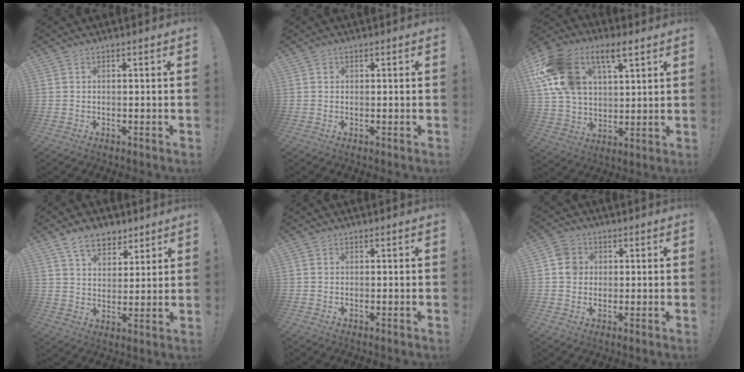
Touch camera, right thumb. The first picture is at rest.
{"total": 0.8, "force": [0.2, 0.8, 0.1], "torque": [-0.001, 0.002, 0.003]}
{"total": 19.3, "force": [9.3, 12.0, 11.8], "torque": [-0.228, -0.030, 0.175]}
{"total": 10.5, "force": [6.8, 6.5, 4.5], "torque": [-0.070, -0.033, 0.131]}
{"total": 0.7, "force": [0.2, 0.7, 0.0], "torque": [0.003, 0.001, 0.002]}
{"total": 5.9, "force": [1.0, 5.5, 1.9], "torque": [-0.021, 0.007, 0.019]}